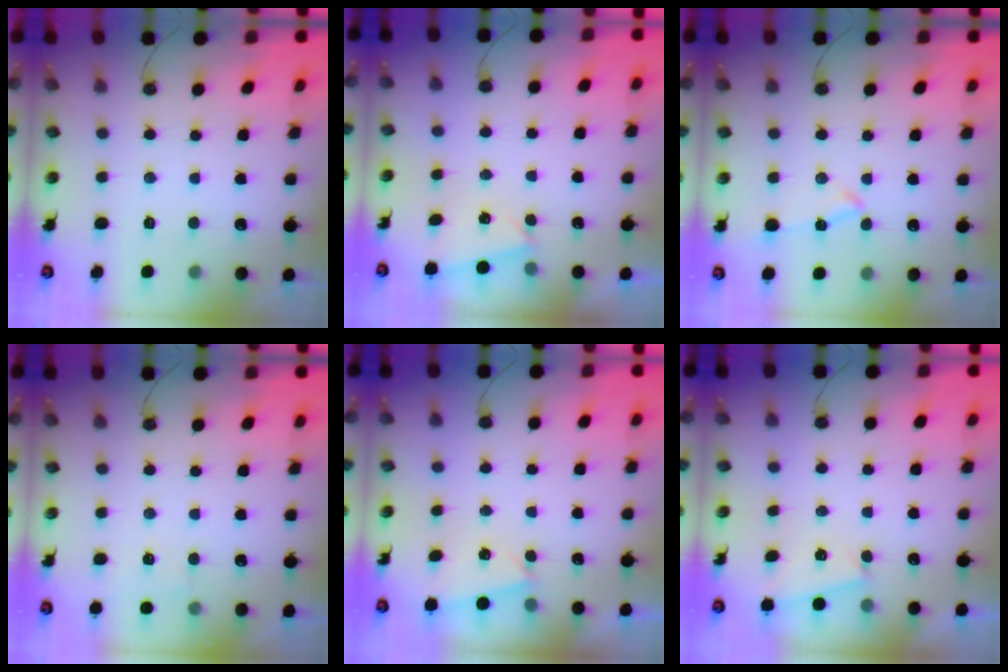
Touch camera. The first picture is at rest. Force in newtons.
{"total": 2.0, "press": 0.9, "slide": 1.8}
{"total": 5.9, "press": 5.6, "slide": 1.9}
{"total": 4.0, "press": 3.2, "slide": 2.5}
{"total": 2.0, "press": 0.9, "slide": 1.8}
{"total": 1.7, "press": 1.3, "slide": 1.0}